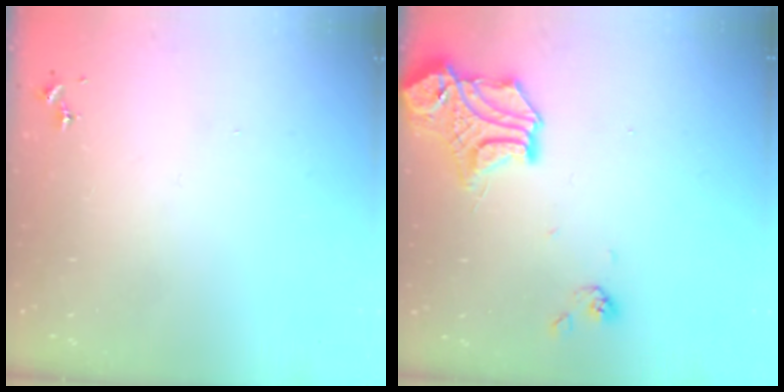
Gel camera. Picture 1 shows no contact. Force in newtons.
{"total": 15.8, "press": 15.8, "slide": 1.5}